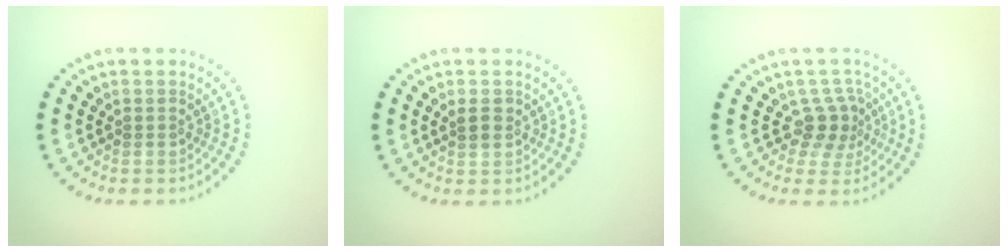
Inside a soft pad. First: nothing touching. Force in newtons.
{"total": 1.4, "press": 1.4, "slide": 0.3}
{"total": 2.7, "press": 1.9, "slide": 1.9}